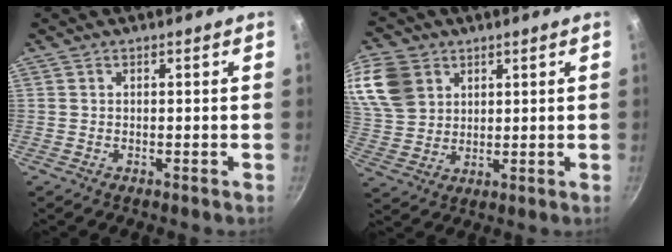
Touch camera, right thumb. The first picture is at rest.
{"total": 13.7, "force": [5.8, 10.4, 6.8], "torque": [-0.132, -0.004, 0.120]}